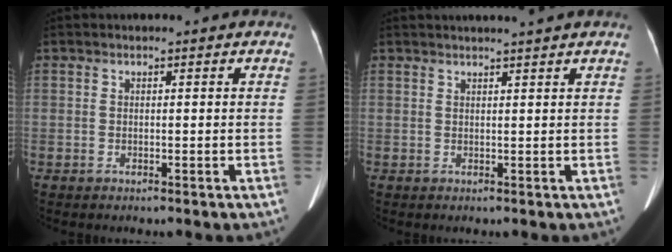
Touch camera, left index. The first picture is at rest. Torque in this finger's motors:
{"motor_torque": [0.78, -1.36, 0.04, 0.08]}